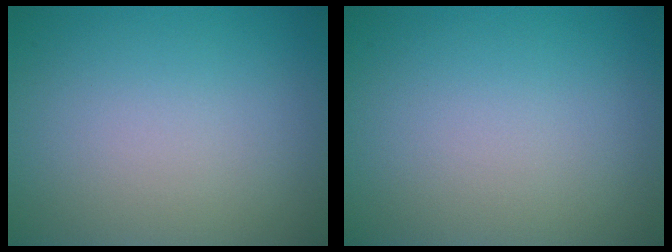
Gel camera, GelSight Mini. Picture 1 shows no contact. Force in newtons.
{"total": 0.0}